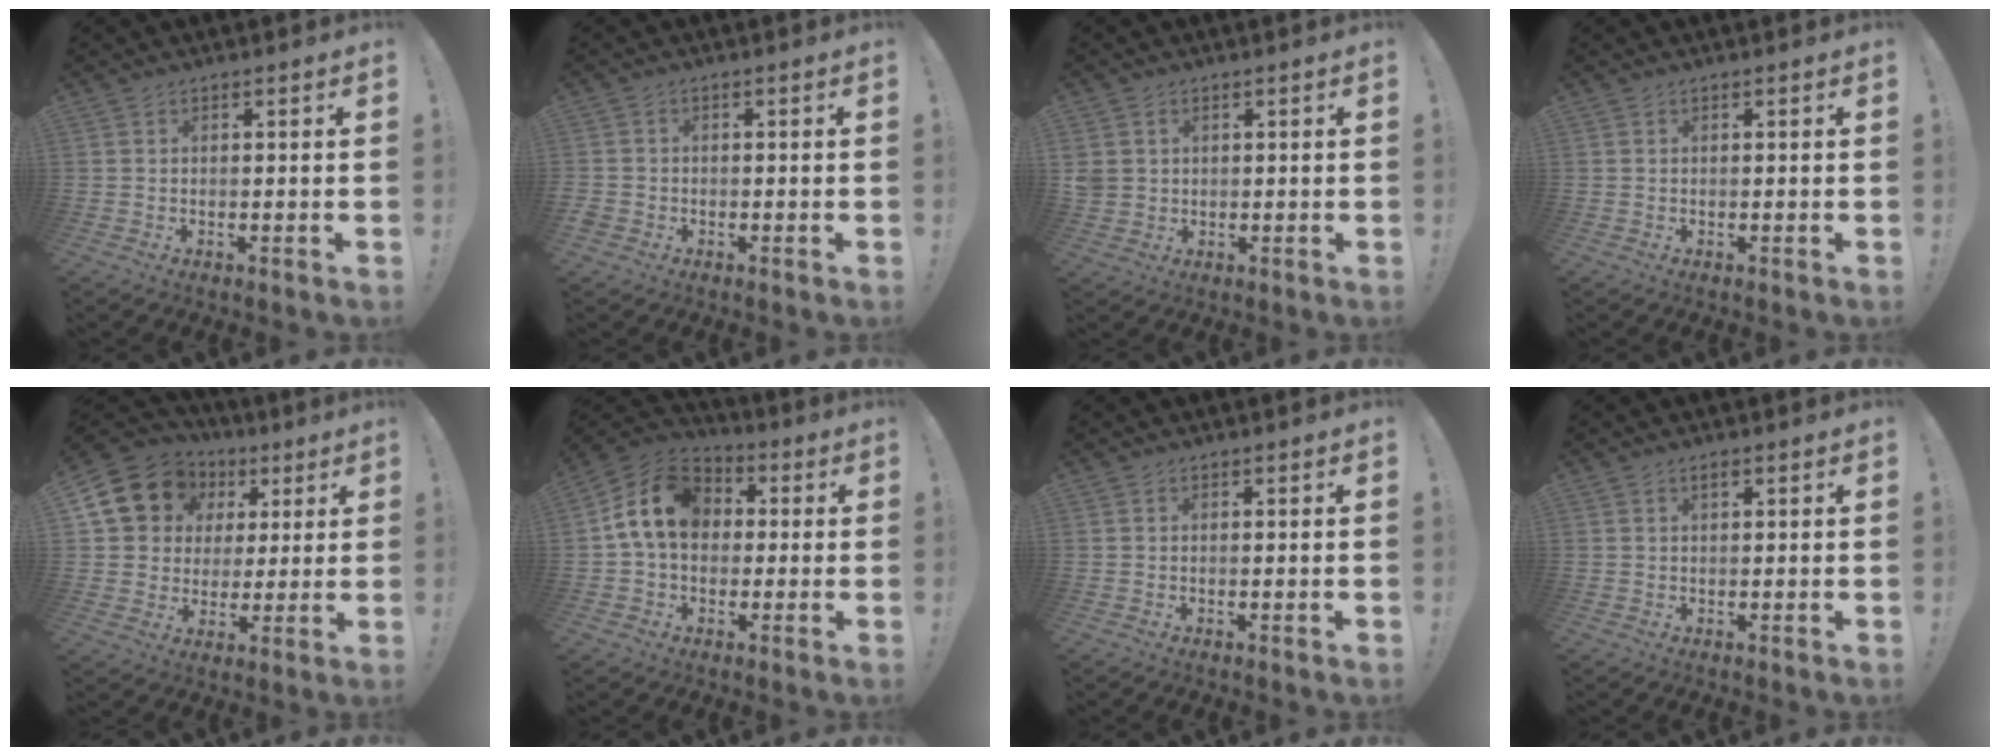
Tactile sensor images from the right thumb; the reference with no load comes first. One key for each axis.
{"total": 2.3, "fx": -1.2, "fy": 1.8, "fz": 0.8, "tx": -0.011, "ty": 0.006, "tz": -0.020}
{"total": 3.6, "fx": 1.2, "fy": 3.1, "fz": 1.4, "tx": -0.029, "ty": -0.004, "tz": 0.024}
{"total": 0.0}
{"total": 15.7, "fx": 6.7, "fy": 12.8, "fz": 6.2, "tx": -0.098, "ty": -0.024, "tz": 0.143}
{"total": 15.2, "fx": 2.6, "fy": 11.3, "fz": 9.8, "tx": -0.168, "ty": 0.018, "tz": 0.054}
{"total": 0.0}
{"total": 1.4, "fx": 0.8, "fy": 0.5, "fz": 0.9, "tx": -0.015, "ty": 0.000, "tz": 0.014}